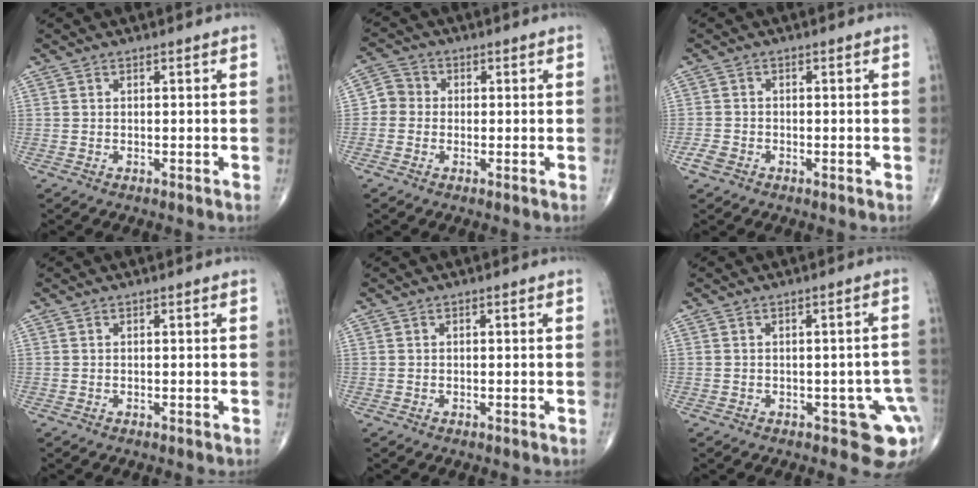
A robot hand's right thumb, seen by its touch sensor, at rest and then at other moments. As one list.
[{"total": 4.2, "force": [-0.5, 4.0, 1.2], "torque": [-0.003, 0.011, -0.021]}, {"total": 2.3, "force": [-1.3, 1.6, 1.2], "torque": [-0.024, 0.002, -0.026]}, {"total": 0.0}, {"total": 0.0}, {"total": 7.8, "force": [-2.8, 3.8, 6.3], "torque": [-0.038, 0.010, -0.030]}]